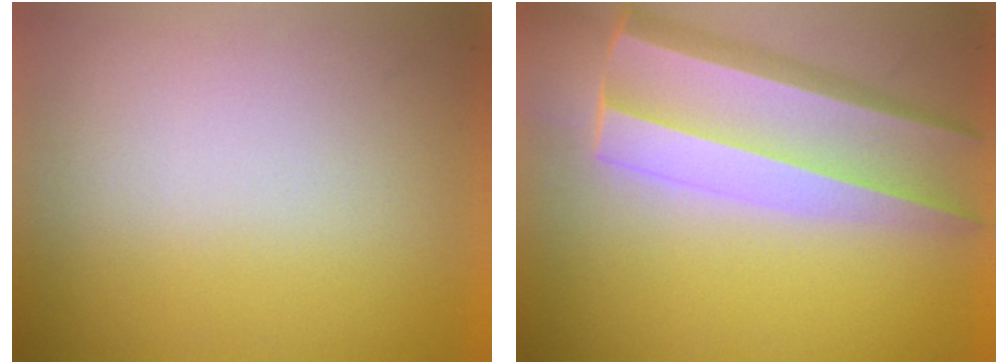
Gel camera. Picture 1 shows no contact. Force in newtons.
{"total": 8.1}